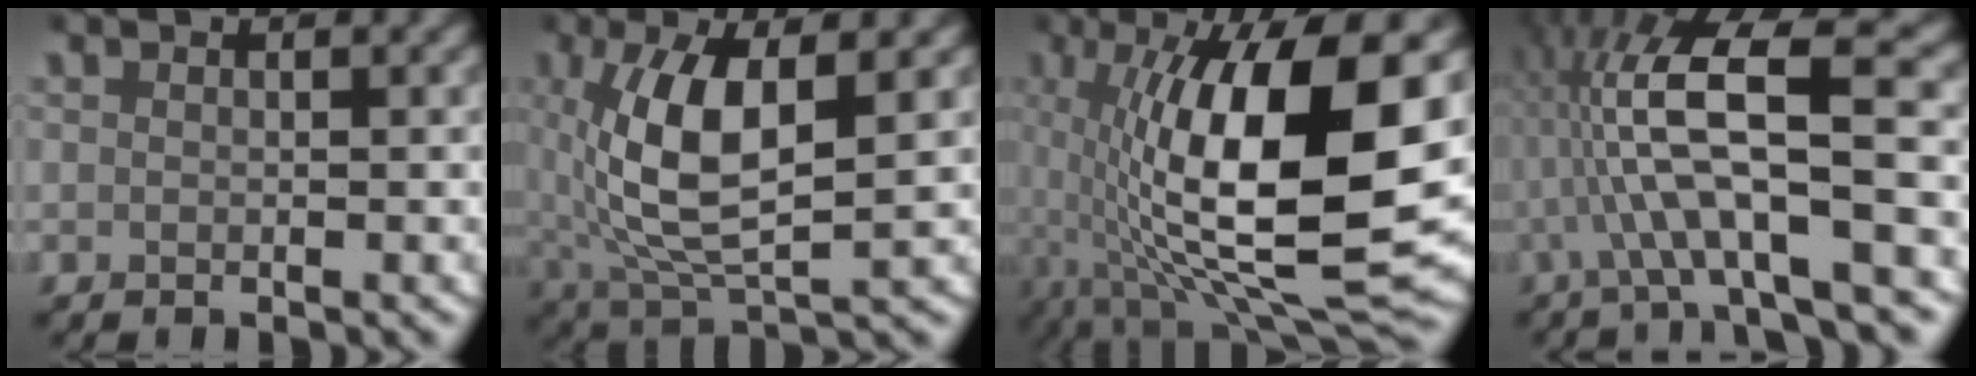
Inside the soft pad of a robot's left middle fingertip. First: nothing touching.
{"total": 7.3, "force": [0.6, 2.9, 6.7], "torque": [-0.141, -0.003, 0.021]}
{"total": 17.1, "force": [0.1, 6.0, 16.0], "torque": [-0.249, -0.005, 0.013]}
{"total": 8.5, "force": [0.6, 2.3, 8.2], "torque": [-0.158, 0.009, 0.007]}